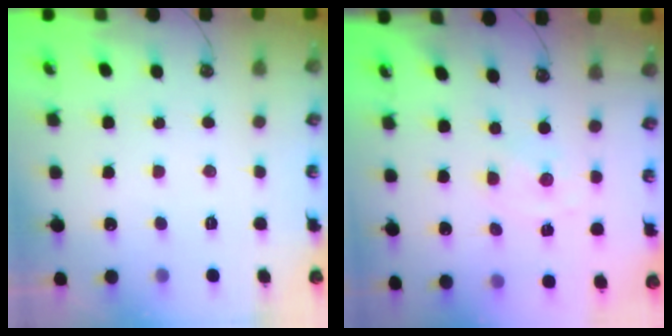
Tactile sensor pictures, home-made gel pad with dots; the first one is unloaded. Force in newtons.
{"total": 0.0}